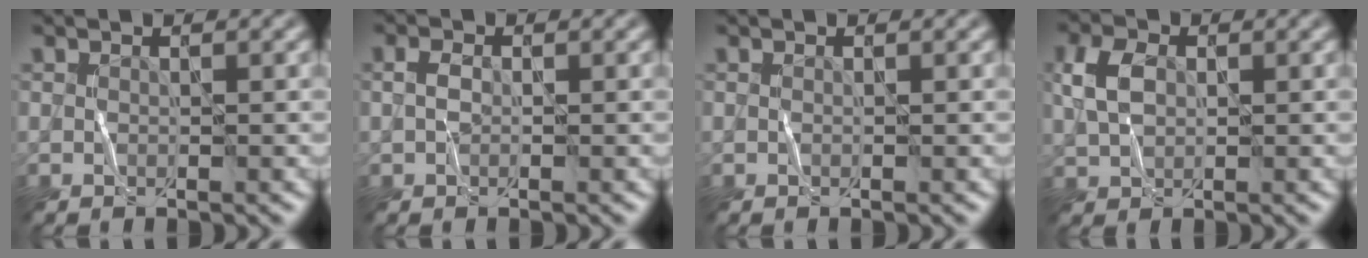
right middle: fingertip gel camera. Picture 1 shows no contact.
{"total": 1.2, "force": [-0.1, 0.8, 0.8], "torque": [-0.018, 0.007, -0.006]}
{"total": 0.0}
{"total": 3.5, "force": [0.6, 2.5, 2.4], "torque": [-0.058, 0.008, 0.007]}